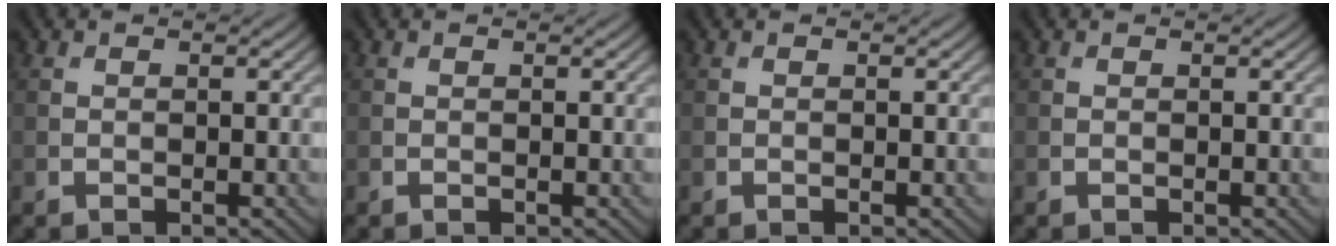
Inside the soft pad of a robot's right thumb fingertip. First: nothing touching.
{"total": 0.0}
{"total": 0.0}
{"total": 0.0}